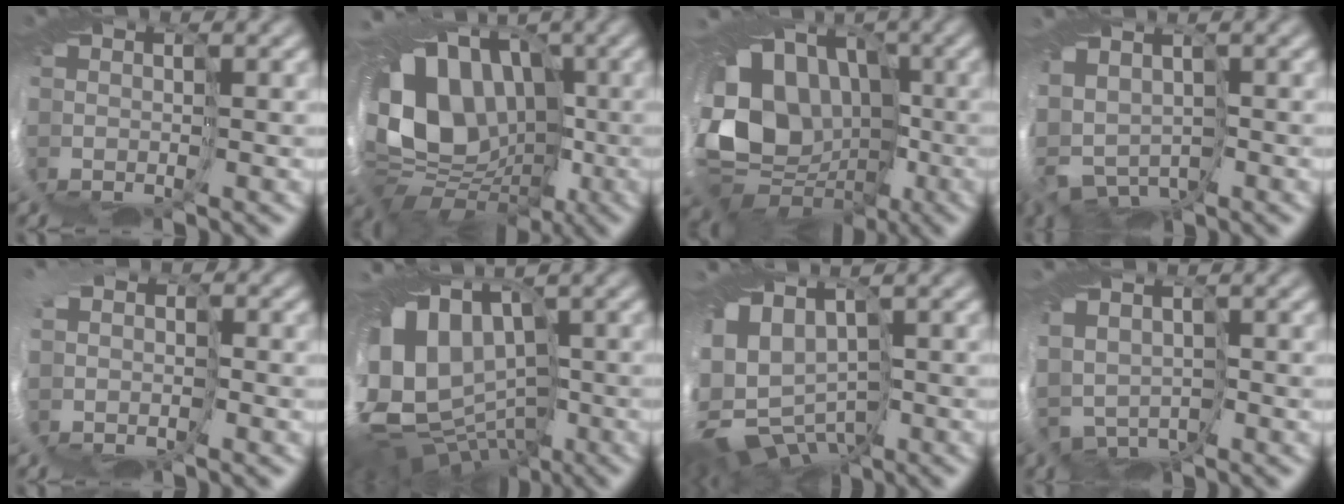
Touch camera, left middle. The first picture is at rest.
{"total": 11.5, "force": [0.4, 9.6, 6.4], "torque": [-0.135, 0.002, 0.005]}
{"total": 10.1, "force": [0.2, 8.9, 4.7], "torque": [-0.100, -0.014, -0.003]}
{"total": 3.4, "force": [-1.3, 2.9, 1.1], "torque": [-0.026, -0.013, -0.028]}
{"total": 2.9, "force": [0.0, 2.7, 1.2], "torque": [-0.030, -0.011, 0.001]}
{"total": 11.6, "force": [-2.5, 8.6, 7.4], "torque": [-0.146, -0.004, -0.023]}
{"total": 9.6, "force": [-4.6, 6.7, 5.0], "torque": [-0.110, -0.026, -0.044]}
{"total": 2.7, "force": [-0.2, 2.5, 1.1], "torque": [-0.033, -0.008, -0.003]}